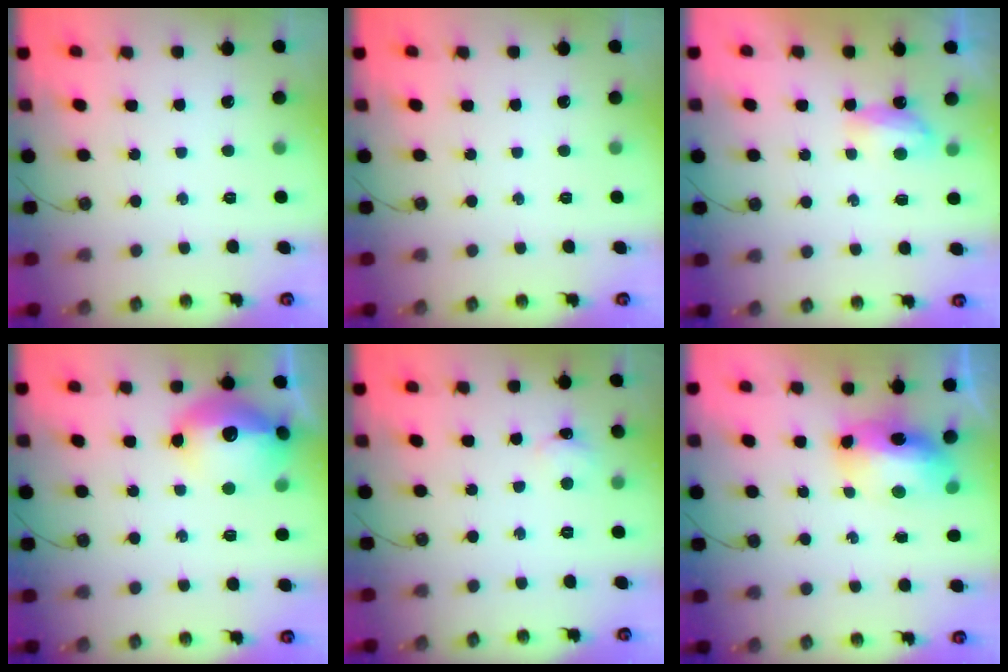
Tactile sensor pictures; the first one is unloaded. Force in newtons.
{"total": 0.0}
{"total": 5.6, "press": 5.5, "slide": 0.7}
{"total": 17.8, "press": 17.7, "slide": 1.5}
{"total": 2.6, "press": 2.6, "slide": 0.4}
{"total": 10.8, "press": 10.7, "slide": 1.1}